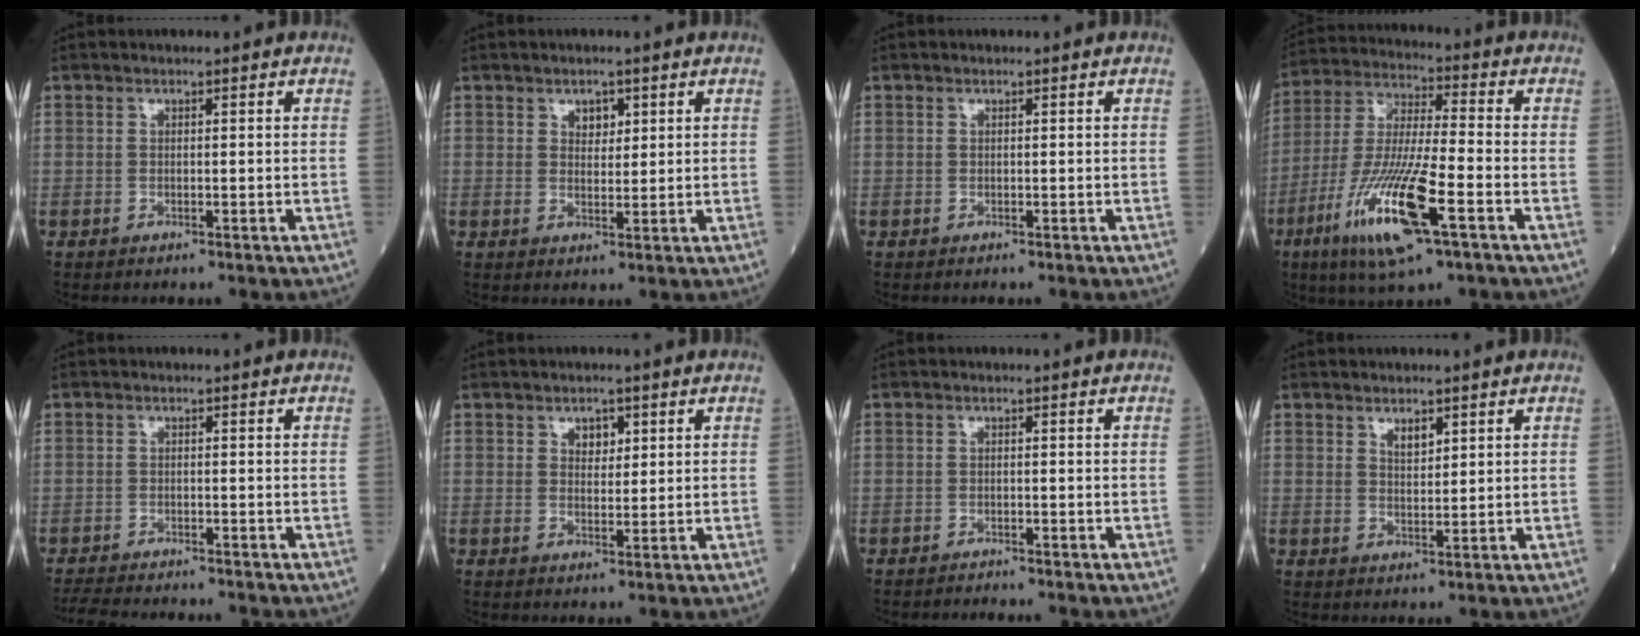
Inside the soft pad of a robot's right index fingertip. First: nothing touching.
{"total": 2.5, "force": [1.3, 1.5, 1.4], "torque": [-0.019, -0.002, 0.021]}
{"total": 0.0}
{"total": 16.2, "force": [-7.0, 1.8, 14.4], "torque": [-0.299, -0.026, -0.128]}
{"total": 6.8, "force": [-6.4, 1.0, 2.2], "torque": [-0.036, -0.017, -0.103]}
{"total": 2.5, "force": [1.3, 1.6, 1.5], "torque": [-0.020, -0.001, 0.019]}
{"total": 1.1, "force": [-1.0, -0.3, -0.3], "torque": [-0.003, -0.007, -0.015]}
{"total": 2.4, "force": [1.5, 0.9, 1.5], "torque": [-0.031, -0.002, 0.031]}